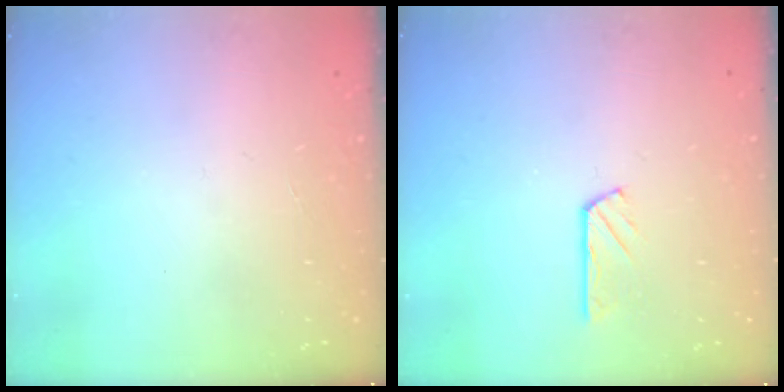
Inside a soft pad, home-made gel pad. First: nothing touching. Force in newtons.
{"total": 2.7, "press": 2.7, "slide": 0.3}